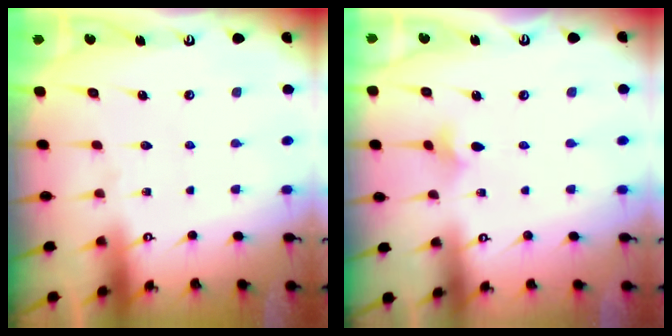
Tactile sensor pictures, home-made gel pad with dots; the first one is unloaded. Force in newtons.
{"total": 3.1, "press": 3.0, "slide": 0.7}